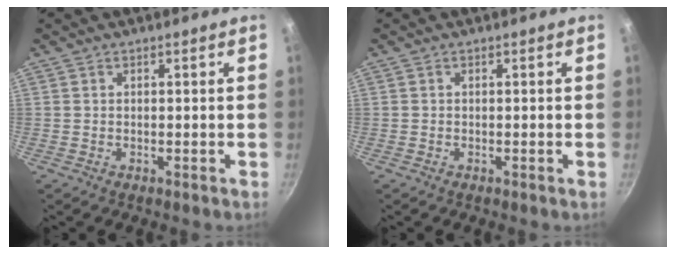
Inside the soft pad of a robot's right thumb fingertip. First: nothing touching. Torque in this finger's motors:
{"motor_torque": [0.23, 0.02, -0.48, 0.10, 0.01]}